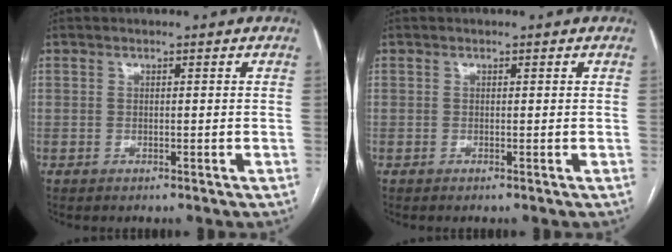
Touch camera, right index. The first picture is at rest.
{"total": 0.0}